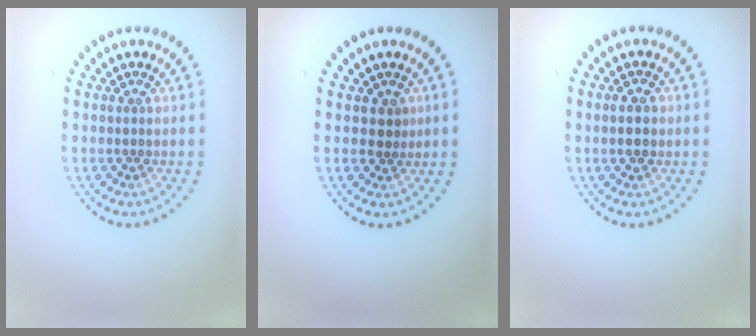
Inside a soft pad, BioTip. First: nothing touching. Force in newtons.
{"total": 1.3, "press": 1.0, "slide": 0.8}
{"total": 2.4, "press": 2.4, "slide": 0.1}